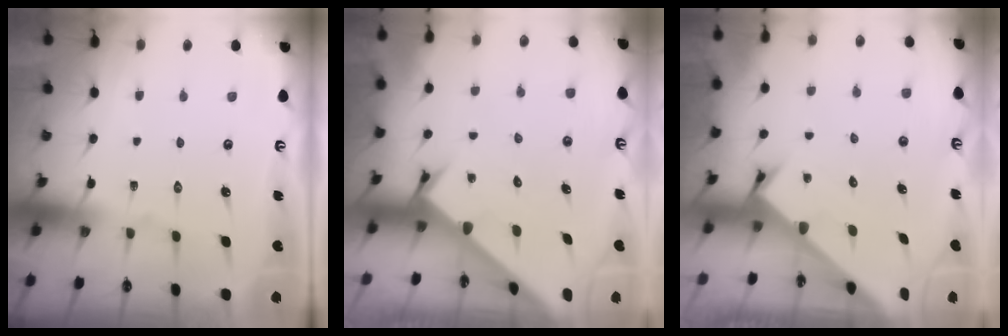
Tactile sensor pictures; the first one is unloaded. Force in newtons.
{"total": 2.1, "press": 2.1, "slide": 0.2}
{"total": 2.4, "press": 2.4, "slide": 0.2}